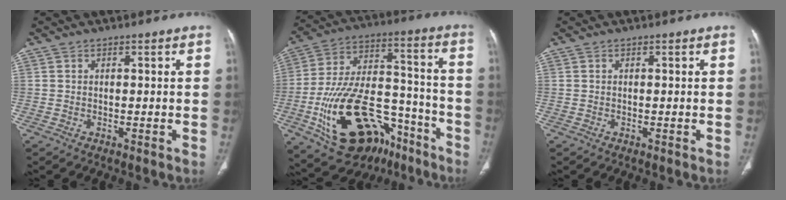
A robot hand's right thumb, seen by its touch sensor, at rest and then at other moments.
{"total": 26.5, "force": [-12.7, 14.9, 17.9], "torque": [-0.336, 0.074, -0.196]}
{"total": 0.0}